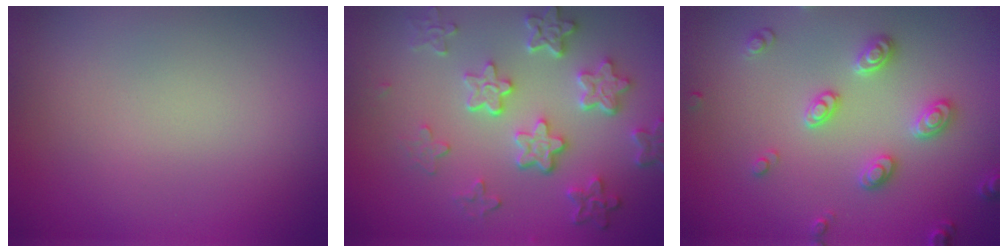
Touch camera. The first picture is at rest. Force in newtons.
{"total": 5.9, "press": 4.4, "slide": 3.9}
{"total": 2.9, "press": 2.8, "slide": 0.4}